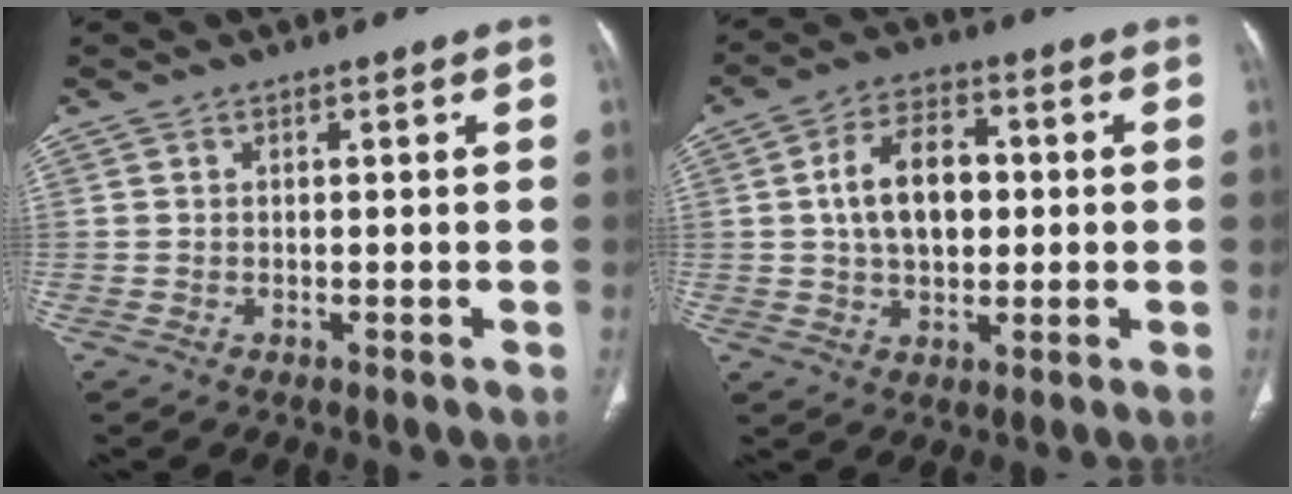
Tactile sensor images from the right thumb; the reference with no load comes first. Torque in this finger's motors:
{"motor_torque": [0.11, 0.10, 0.92, -0.59, 0.08]}